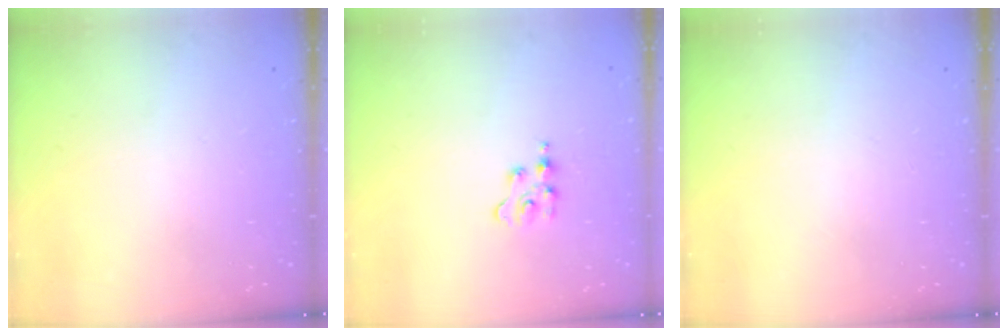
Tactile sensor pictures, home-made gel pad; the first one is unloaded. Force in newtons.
{"total": 2.3, "press": 2.3, "slide": 0.3}
{"total": 0.0}